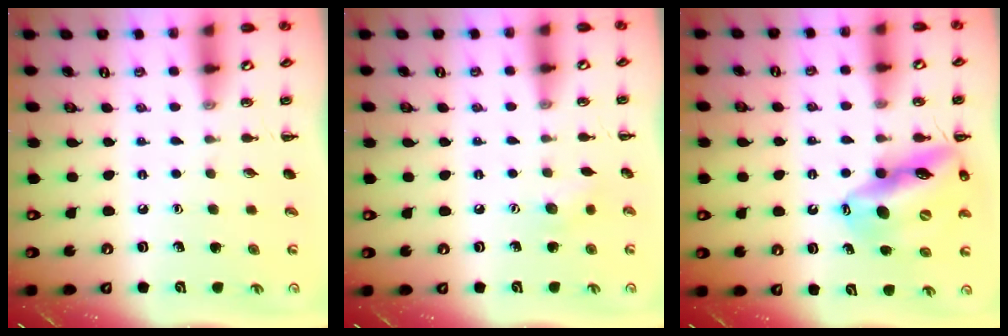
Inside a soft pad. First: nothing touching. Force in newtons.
{"total": 6.2, "press": 6.0, "slide": 1.6}
{"total": 17.6, "press": 17.0, "slide": 4.3}